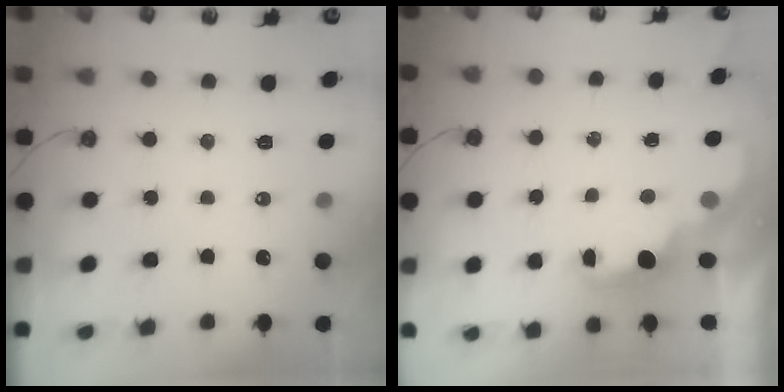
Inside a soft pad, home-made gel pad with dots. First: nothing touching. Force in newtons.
{"total": 2.2, "press": 2.0, "slide": 0.8}